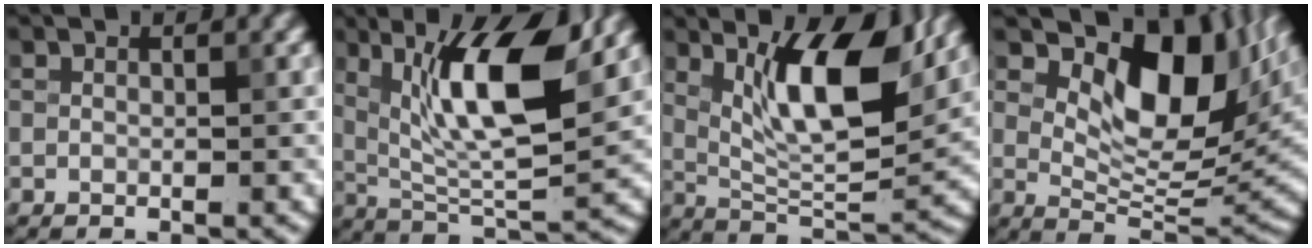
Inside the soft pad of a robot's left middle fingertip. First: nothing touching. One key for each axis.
{"total": 10.0, "fx": 3.9, "fy": 2.6, "fz": 8.9, "tx": -0.155, "ty": -0.005, "tz": 0.072}
{"total": 9.0, "fx": 3.6, "fy": 2.6, "fz": 7.8, "tx": -0.131, "ty": -0.007, "tz": 0.064}
{"total": 9.2, "fx": 4.1, "fy": 4.7, "fz": 6.8, "tx": -0.103, "ty": -0.008, "tz": 0.068}